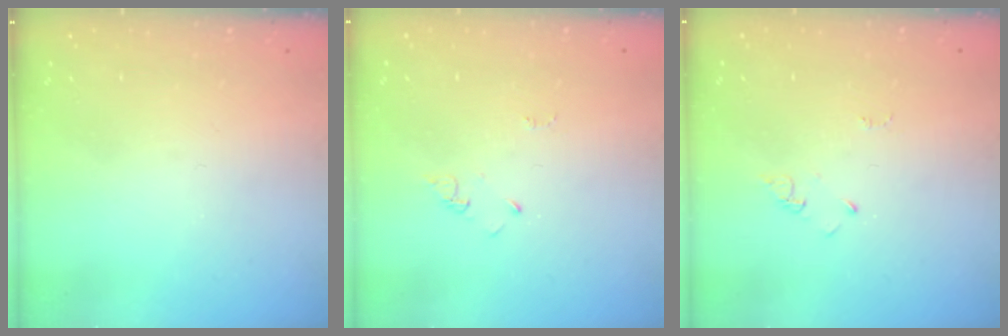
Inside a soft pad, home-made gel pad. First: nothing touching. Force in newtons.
{"total": 2.9, "press": 2.9, "slide": 0.3}
{"total": 2.9, "press": 2.9, "slide": 0.3}